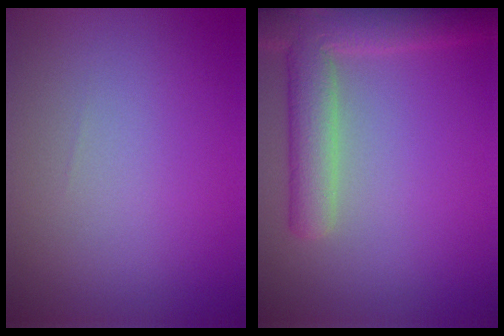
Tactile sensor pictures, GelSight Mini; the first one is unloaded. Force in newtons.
{"total": 5.7, "press": 5.7, "slide": 0.6}